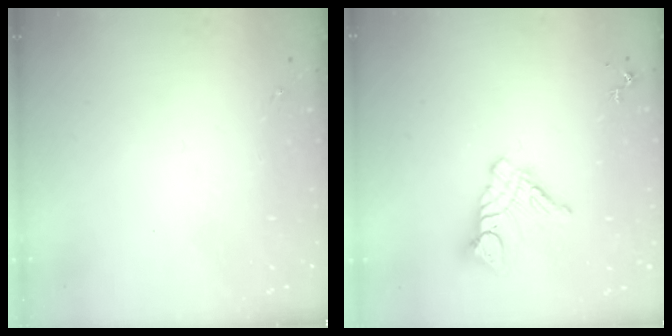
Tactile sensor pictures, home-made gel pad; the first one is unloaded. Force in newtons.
{"total": 11.5, "press": 11.4, "slide": 0.8}